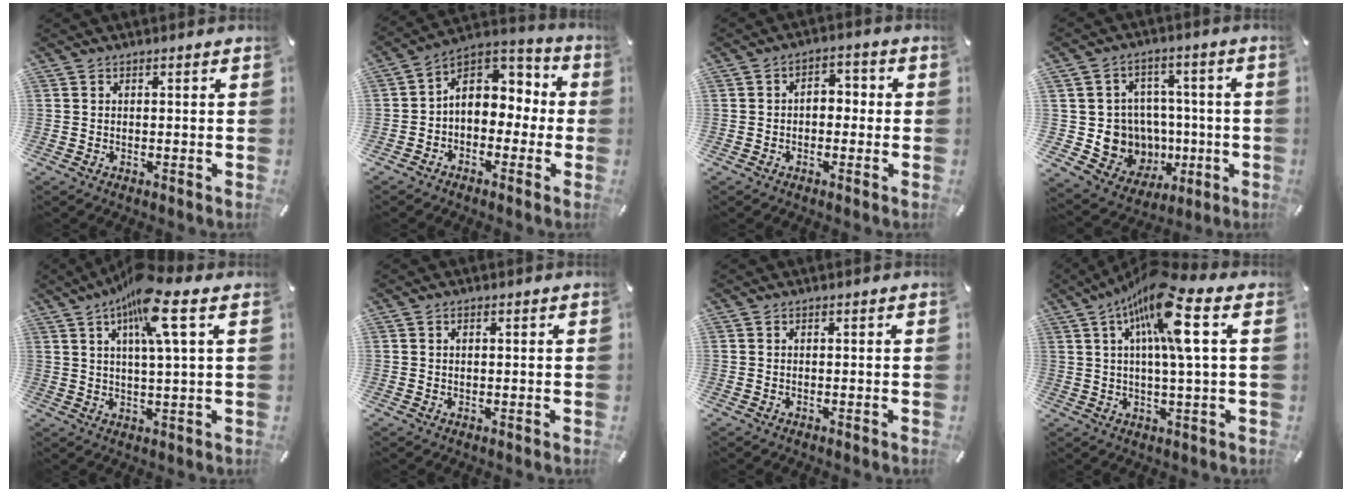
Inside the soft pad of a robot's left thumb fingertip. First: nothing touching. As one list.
[{"total": 8.5, "force": [0.5, 7.5, 4.0], "torque": [-0.058, -0.001, 0.012]}, {"total": 4.5, "force": [-0.9, 3.1, 3.1], "torque": [-0.043, 0.011, -0.024]}, {"total": 12.3, "force": [-1.2, 11.9, 2.7], "torque": [-0.023, -0.003, 0.006]}, {"total": 11.8, "force": [5.7, 1.4, 10.2], "torque": [-0.190, -0.007, 0.095]}, {"total": 0.9, "force": [0.4, 0.5, 0.7], "torque": [-0.014, 0.003, 0.006]}, {"total": 0.0}, {"total": 13.9, "force": [5.0, 2.2, 12.8], "torque": [-0.236, -0.012, 0.080]}]